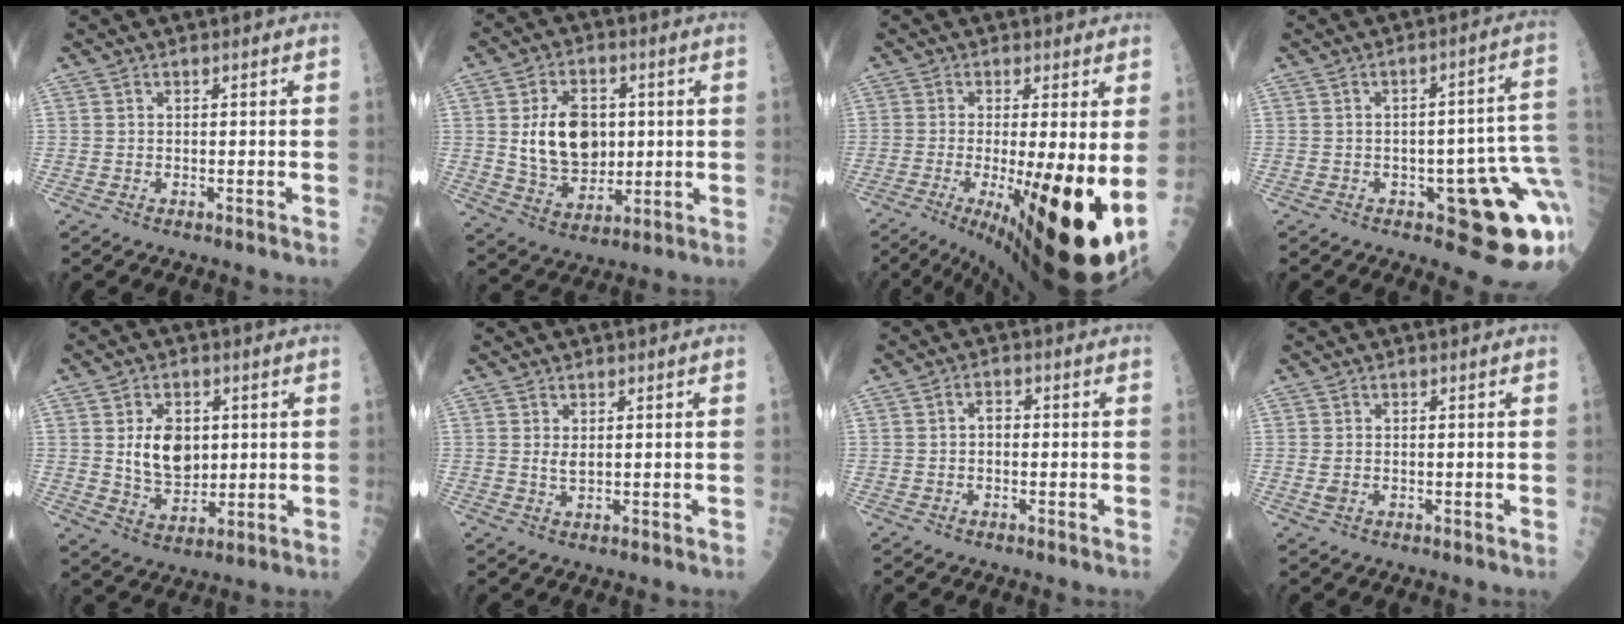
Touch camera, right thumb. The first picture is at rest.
{"total": 13.1, "force": [1.6, 8.9, 9.4], "torque": [-0.125, -0.008, 0.038]}
{"total": 22.0, "force": [-5.1, 4.9, 20.8], "torque": [-0.279, -0.042, -0.063]}
{"total": 15.1, "force": [-3.8, 5.4, 13.6], "torque": [-0.118, 0.028, -0.035]}
{"total": 9.5, "force": [1.7, 6.4, 6.8], "torque": [-0.085, -0.016, 0.041]}
{"total": 1.7, "force": [0.6, 0.8, 1.4], "torque": [-0.024, -0.007, 0.014]}
{"total": 2.3, "force": [-0.1, 1.6, 1.8], "torque": [-0.018, 0.006, -0.005]}
{"total": 1.5, "force": [0.0, 1.1, 1.1], "torque": [-0.020, -0.001, 0.002]}